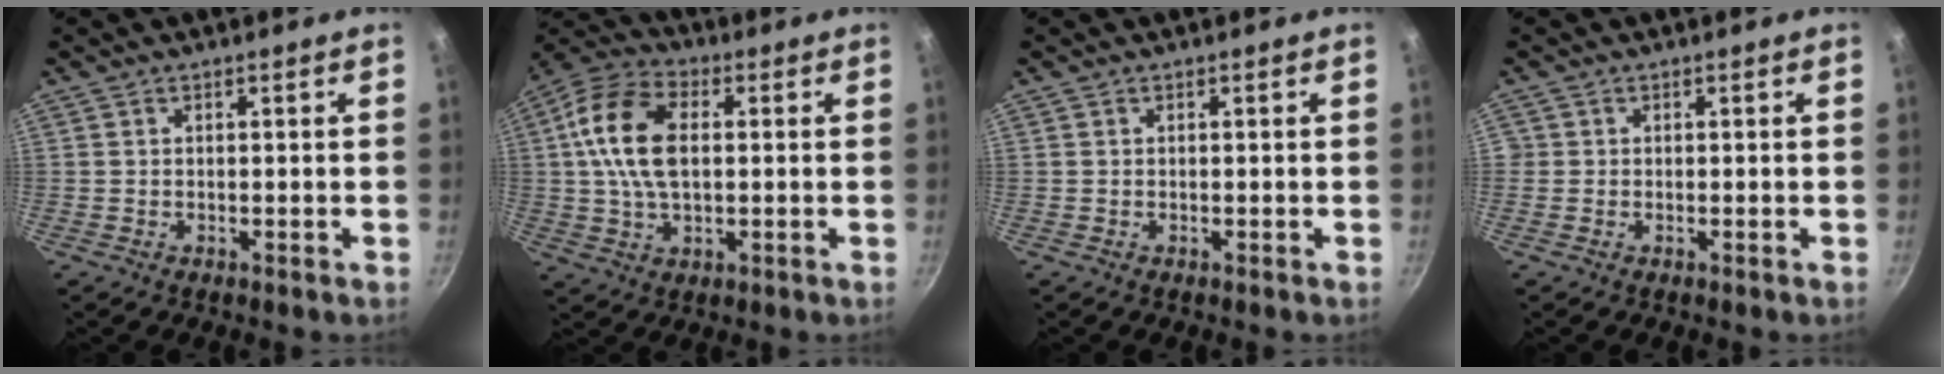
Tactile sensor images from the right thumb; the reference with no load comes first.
{"total": 14.3, "force": [1.5, 8.7, 11.2], "torque": [-0.197, 0.019, 0.014]}
{"total": 0.0}
{"total": 0.8, "force": [0.0, 0.8, 0.0], "torque": [0.006, 0.002, -0.002]}